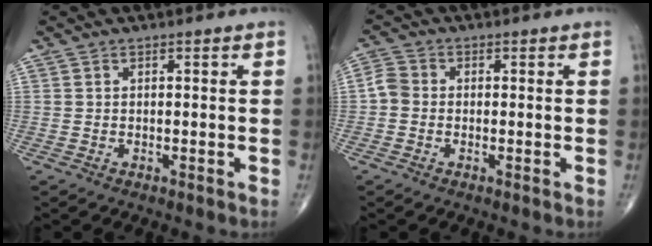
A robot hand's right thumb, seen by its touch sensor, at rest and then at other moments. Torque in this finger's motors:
{"motor_torque": [-0.21, 0.23, 0.39, -0.04, 0.01]}